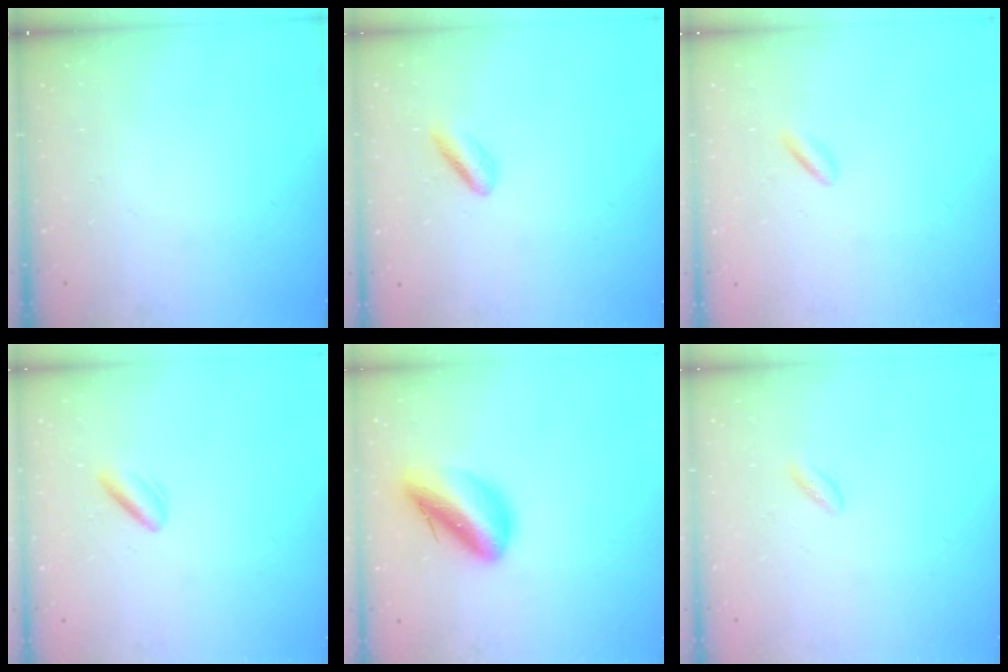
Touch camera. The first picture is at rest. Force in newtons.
{"total": 2.4, "press": 2.2, "slide": 1.0}
{"total": 2.3, "press": 2.1, "slide": 1.0}
{"total": 2.0, "press": 1.8, "slide": 0.9}
{"total": 13.0, "press": 12.4, "slide": 4.0}
{"total": 1.4, "press": 1.1, "slide": 0.8}